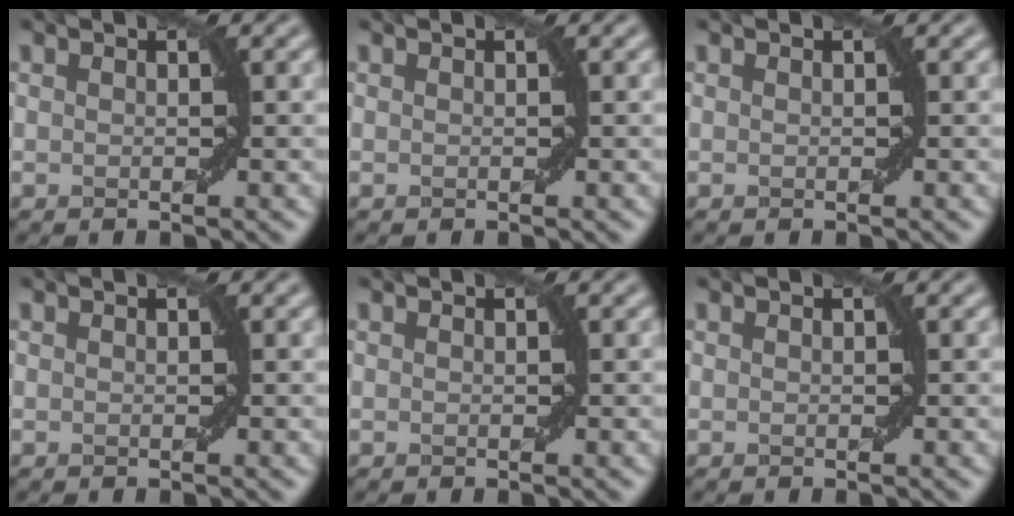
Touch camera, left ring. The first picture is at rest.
{"total": 0.0}
{"total": 0.0}
{"total": 0.0}
{"total": 0.0}
{"total": 0.0}